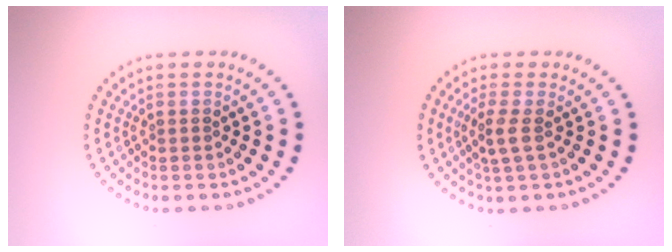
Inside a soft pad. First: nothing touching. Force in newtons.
{"total": 1.8, "press": 1.4, "slide": 1.1}